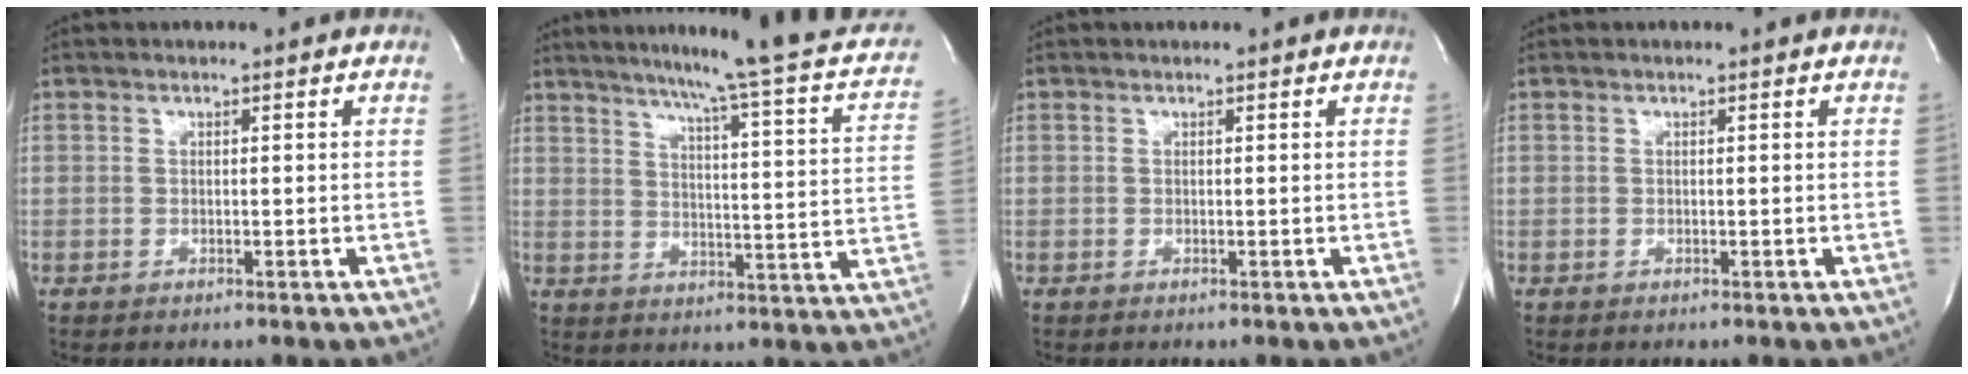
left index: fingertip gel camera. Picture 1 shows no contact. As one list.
[{"total": 21.4, "force": [17.1, 0.5, 12.8], "torque": [-0.181, -0.033, 0.200]}, {"total": 0.0}, {"total": 0.0}]